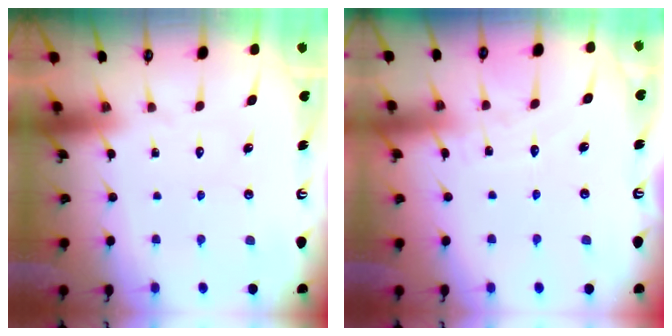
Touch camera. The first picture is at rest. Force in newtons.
{"total": 3.9, "press": 3.9, "slide": 0.1}